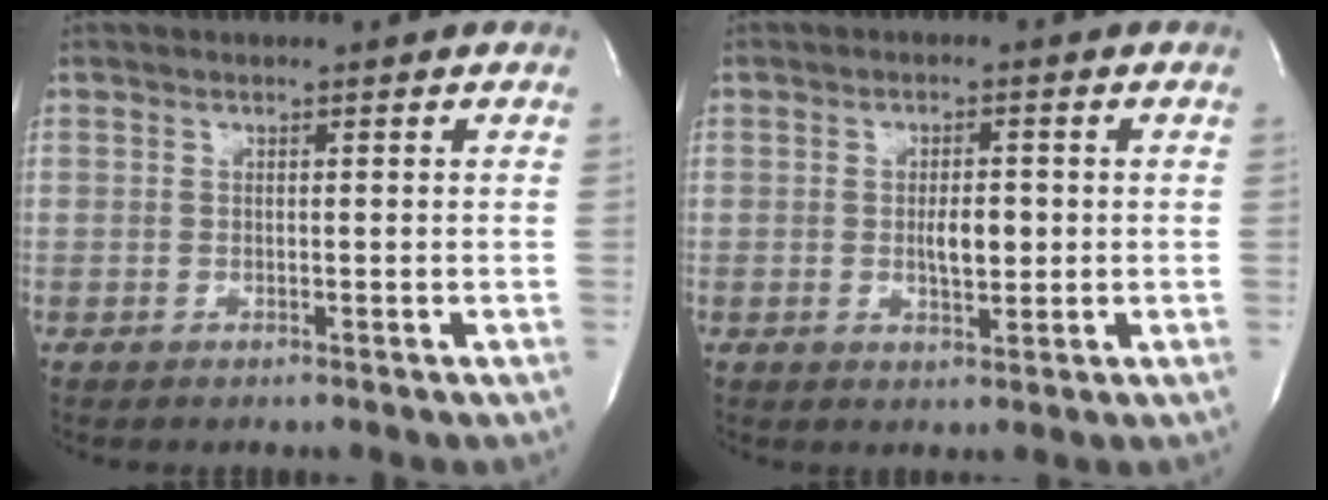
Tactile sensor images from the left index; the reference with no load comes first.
{"total": 3.6, "force": [-0.5, 1.4, 3.3], "torque": [-0.056, -0.006, -0.005]}